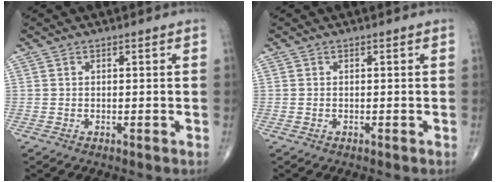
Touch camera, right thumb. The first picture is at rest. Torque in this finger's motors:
{"motor_torque": [-0.37, -0.22, -0.33, -0.19, -0.04]}